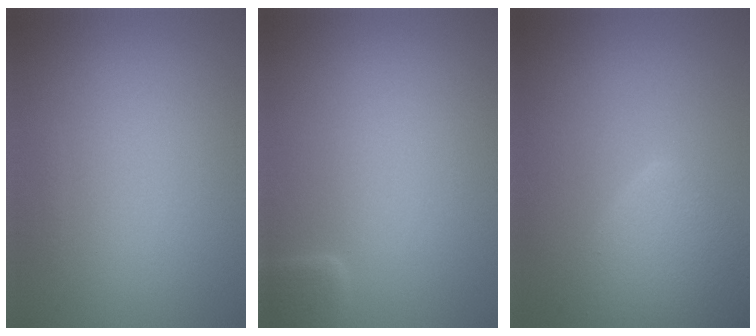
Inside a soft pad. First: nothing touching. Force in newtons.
{"total": 1.6, "press": 1.6, "slide": 0.1}
{"total": 4.8, "press": 4.8, "slide": 0.2}